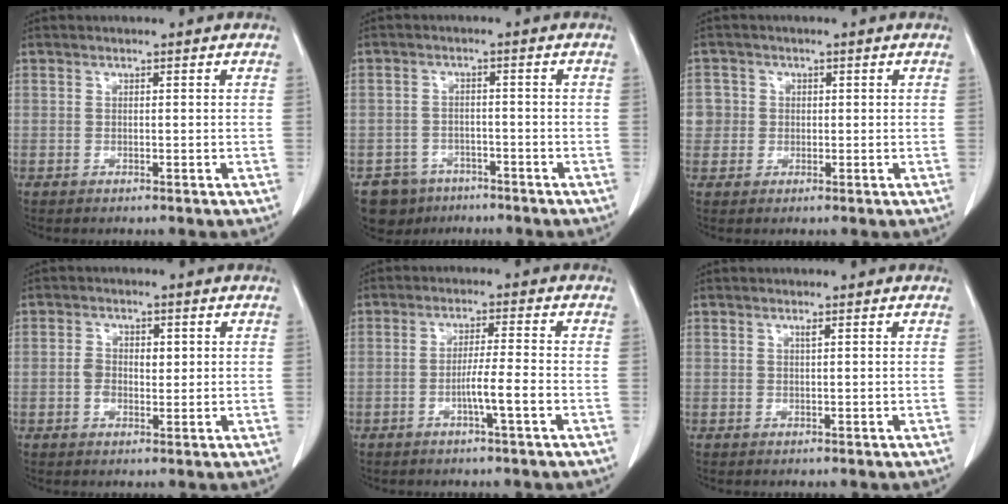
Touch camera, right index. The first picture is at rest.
{"total": 5.8, "force": [-3.9, 4.3, 0.2], "torque": [0.000, 0.010, -0.059]}
{"total": 3.4, "force": [0.4, 3.3, -0.1], "torque": [0.020, 0.009, 0.006]}
{"total": 3.6, "force": [0.2, 2.5, 2.6], "torque": [-0.048, 0.011, 0.005]}
{"total": 4.5, "force": [-1.7, -0.4, 4.1], "torque": [-0.070, -0.001, -0.032]}
{"total": 0.6, "force": [0.4, -0.1, 0.4], "torque": [-0.007, -0.002, 0.007]}